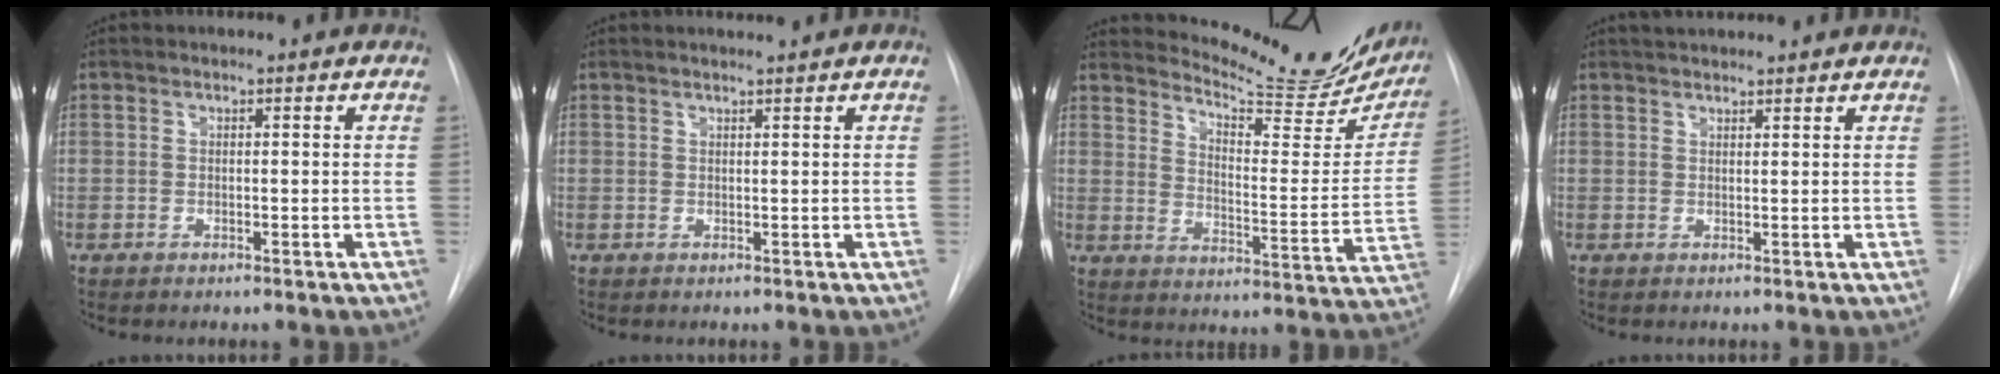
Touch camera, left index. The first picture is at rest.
{"total": 1.8, "force": [1.6, -0.5, 0.6], "torque": [-0.007, 0.004, 0.030]}
{"total": 19.9, "force": [18.5, 3.1, 6.5], "torque": [-0.088, -0.077, 0.232]}
{"total": 6.0, "force": [5.6, 0.8, 2.0], "torque": [-0.031, 0.035, 0.076]}